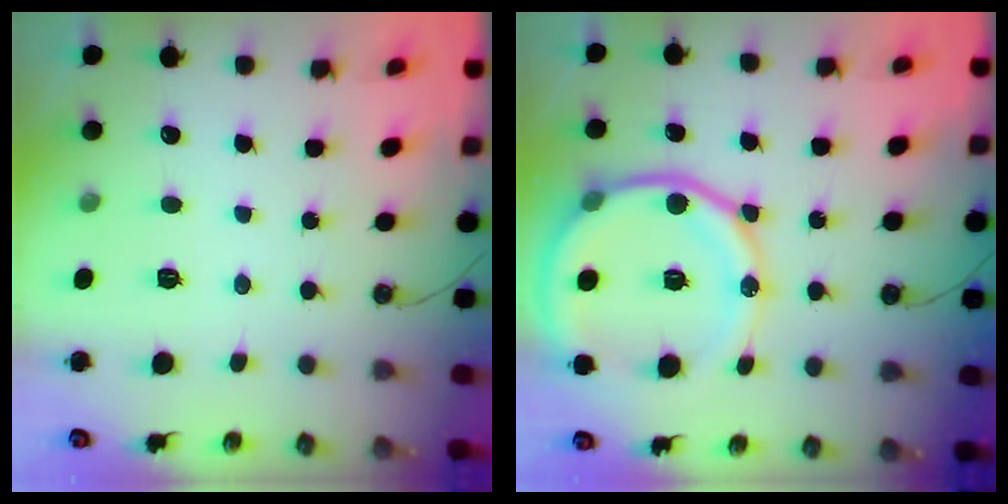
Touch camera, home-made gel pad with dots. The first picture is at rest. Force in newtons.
{"total": 16.4, "press": 16.3, "slide": 1.9}